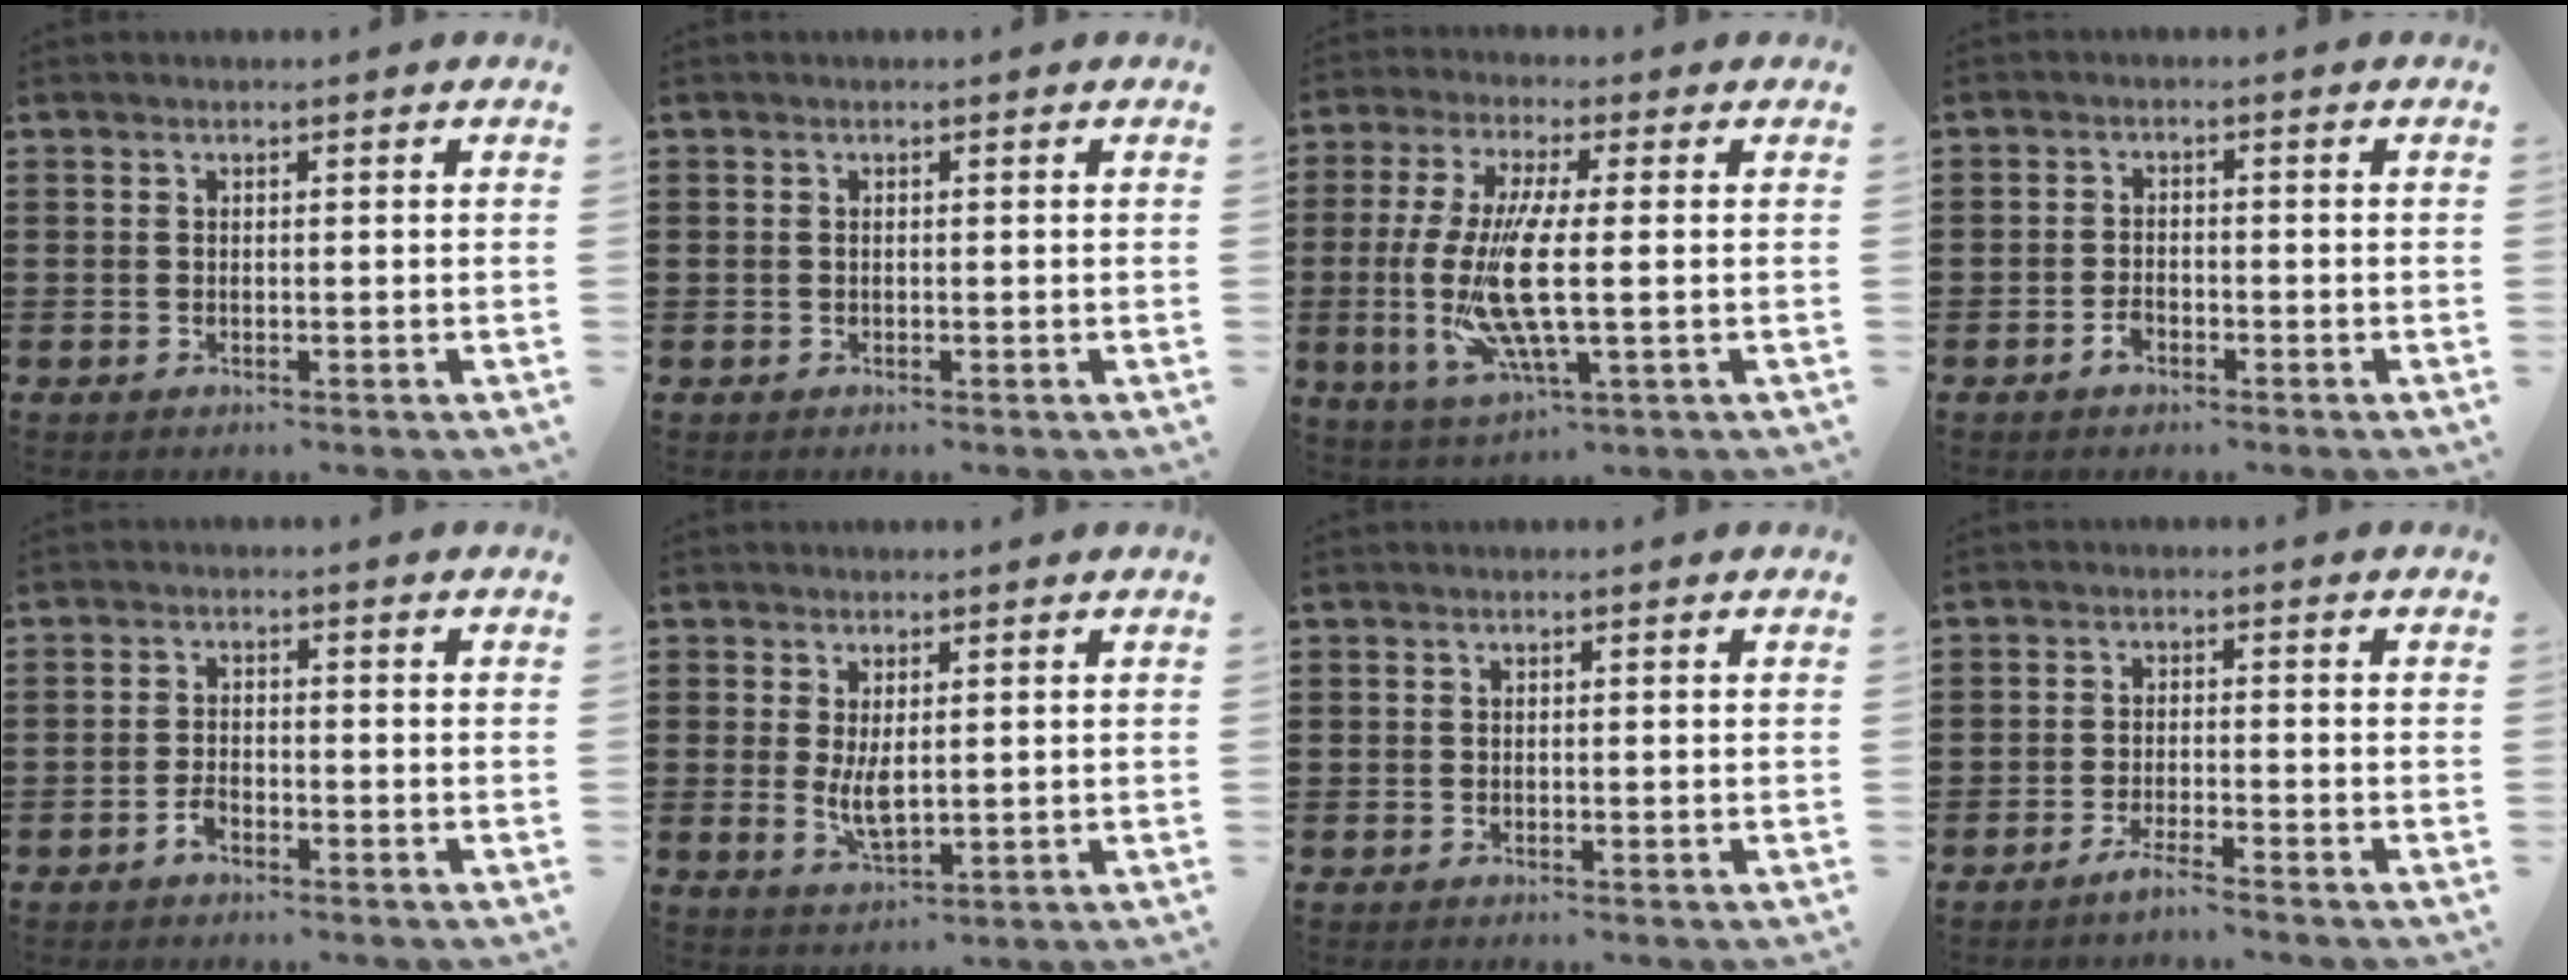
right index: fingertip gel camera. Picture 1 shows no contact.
{"total": 0.0}
{"total": 11.4, "force": [-0.9, 1.9, 11.2], "torque": [-0.241, -0.028, -0.021]}
{"total": 1.9, "force": [-1.3, 0.9, 1.1], "torque": [-0.022, 0.001, -0.026]}
{"total": 2.3, "force": [-1.8, 0.8, 1.3], "torque": [-0.032, 0.003, -0.037]}
{"total": 4.4, "force": [0.5, 1.8, 3.9], "torque": [-0.075, -0.006, 0.006]}
{"total": 0.0}
{"total": 2.8, "force": [-2.4, -0.2, 1.4], "torque": [-0.022, 0.003, -0.044]}